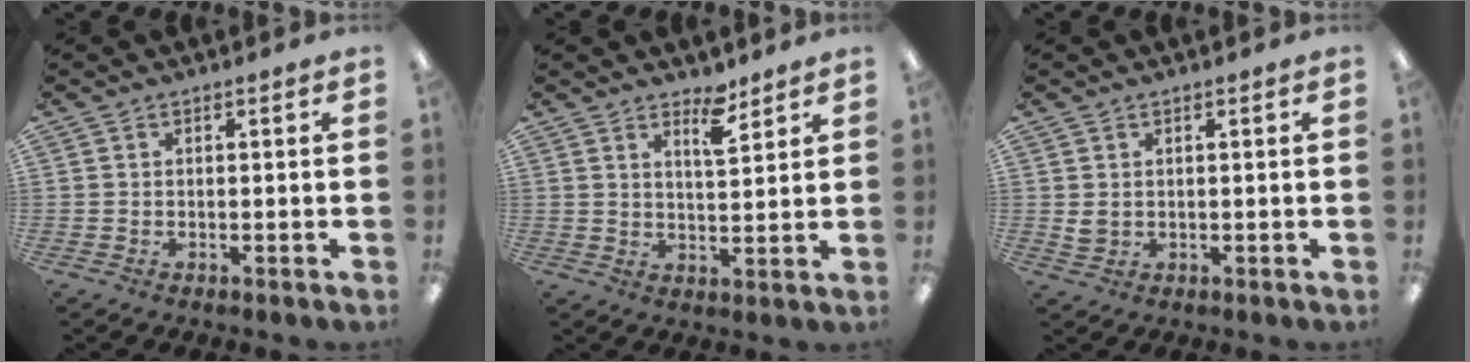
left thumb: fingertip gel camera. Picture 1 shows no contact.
{"total": 5.7, "force": [4.4, 1.7, 3.3], "torque": [-0.036, -0.030, 0.069]}
{"total": 2.2, "force": [0.9, 1.7, 1.1], "torque": [-0.016, 0.000, 0.014]}